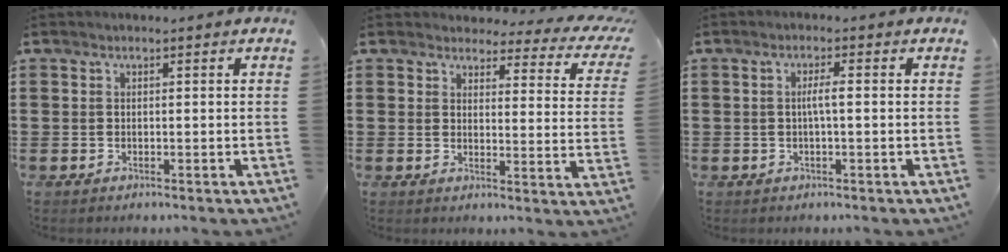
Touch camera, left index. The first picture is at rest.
{"total": 3.5, "force": [3.2, 1.0, 1.1], "torque": [-0.033, -0.019, 0.052]}
{"total": 2.3, "force": [-0.2, 0.2, 2.3], "torque": [-0.046, 0.001, -0.005]}